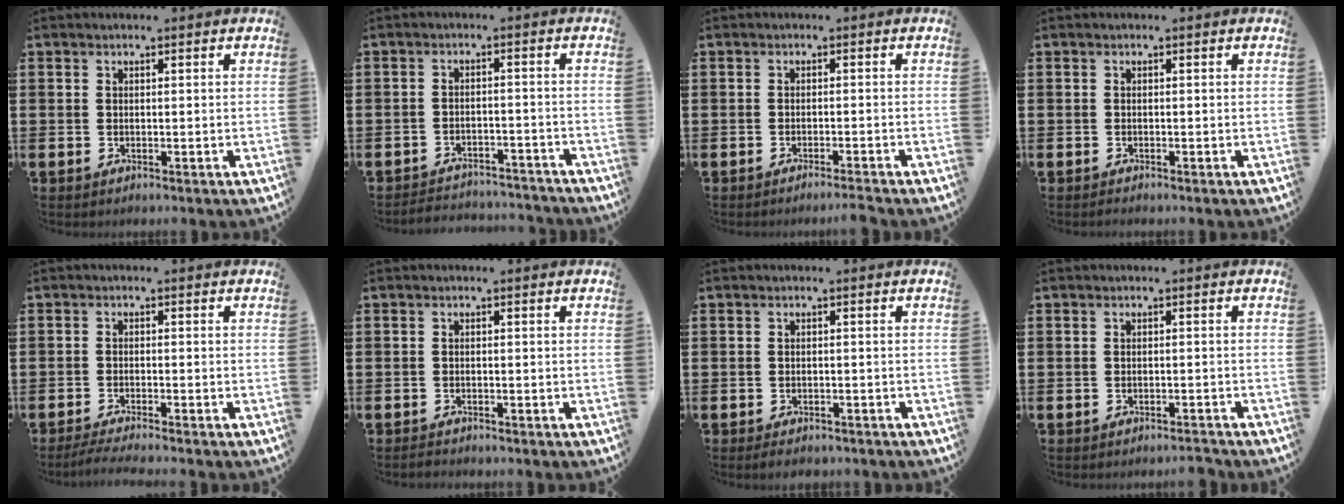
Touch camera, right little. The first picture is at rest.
{"total": 2.7, "force": [-2.7, 0.1, -0.2], "torque": [-0.005, 0.004, -0.060]}
{"total": 1.3, "force": [-1.2, -0.2, 0.4], "torque": [-0.005, 0.001, -0.023]}
{"total": 0.0}
{"total": 1.9, "force": [-1.6, -0.1, 1.1], "torque": [-0.017, 0.001, -0.030]}
{"total": 0.6, "force": [-0.6, 0.1, 0.1], "torque": [-0.004, 0.001, -0.014]}
{"total": 1.1, "force": [-1.0, 0.3, 0.4], "torque": [-0.010, 0.000, -0.021]}
{"total": 1.2, "force": [-1.2, -0.1, 0.2], "torque": [-0.004, 0.002, -0.024]}